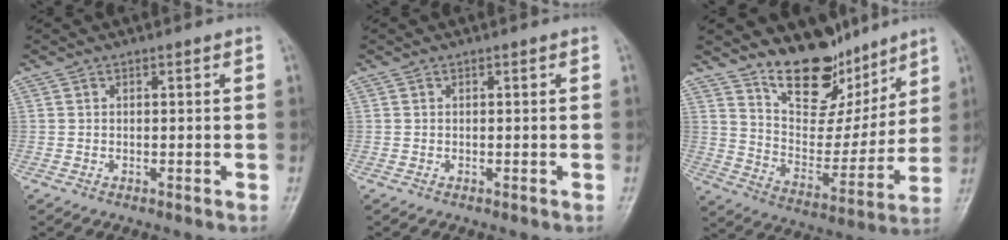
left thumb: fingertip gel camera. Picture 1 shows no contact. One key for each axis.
{"total": 0.0}
{"total": 15.4, "fx": 12.0, "fy": 7.5, "fz": 6.1, "tx": -0.044, "ty": -0.081, "tz": 0.210}